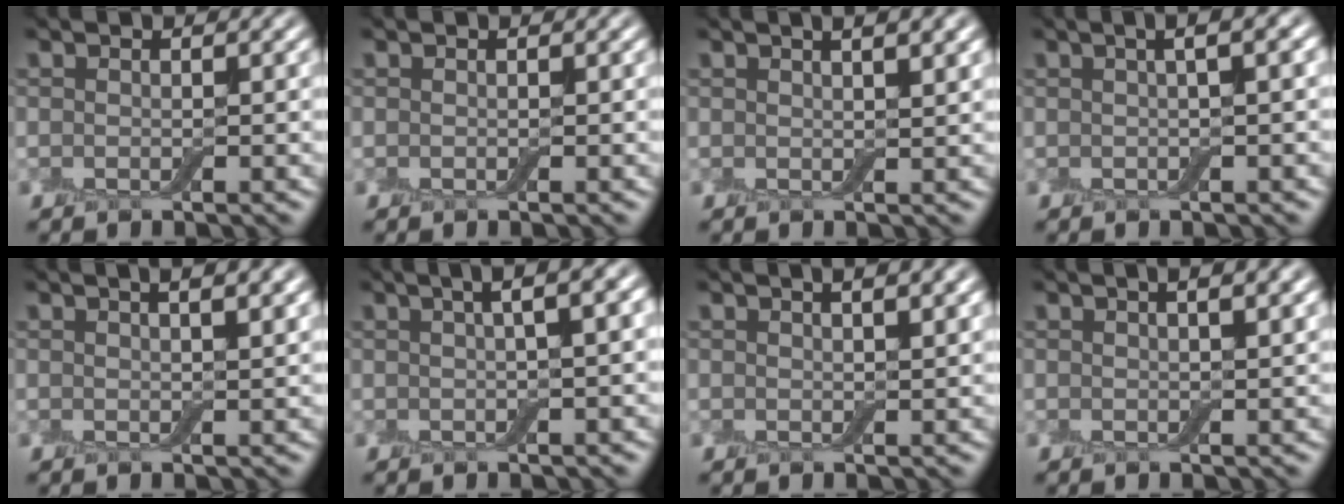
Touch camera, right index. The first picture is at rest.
{"total": 0.0}
{"total": 3.6, "force": [2.0, 1.2, 2.7], "torque": [-0.016, 0.010, 0.013]}
{"total": 4.7, "force": [1.6, 1.9, 4.0], "torque": [-0.034, 0.017, -0.001]}
{"total": 4.4, "force": [2.3, 1.6, 3.4], "torque": [-0.022, 0.016, 0.008]}
{"total": 6.5, "force": [2.3, 2.5, 5.5], "torque": [-0.041, 0.026, 0.009]}
{"total": 3.2, "force": [1.8, 1.0, 2.5], "torque": [-0.018, 0.009, 0.015]}
{"total": 3.6, "force": [1.8, 1.2, 2.9], "torque": [-0.017, 0.007, 0.010]}